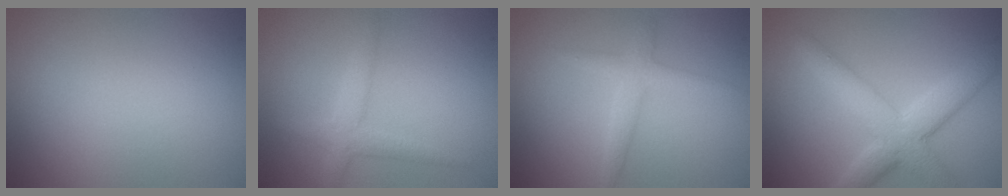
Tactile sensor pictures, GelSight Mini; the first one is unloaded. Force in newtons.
{"total": 2.5, "press": 2.5, "slide": 0.1}
{"total": 2.2, "press": 2.2, "slide": 0.1}
{"total": 5.8, "press": 5.8, "slide": 0.4}